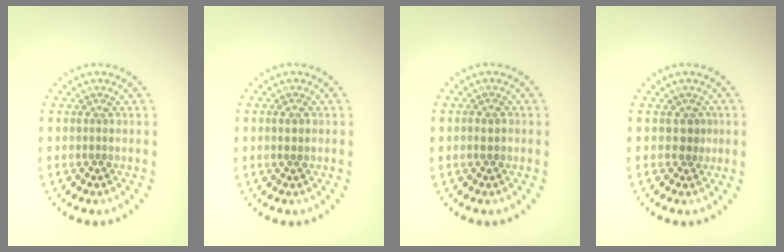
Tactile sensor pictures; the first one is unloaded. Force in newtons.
{"total": 1.0, "press": 0.9, "slide": 0.3}
{"total": 1.1, "press": 1.1, "slide": 0.3}
{"total": 1.3, "press": 1.0, "slide": 0.8}